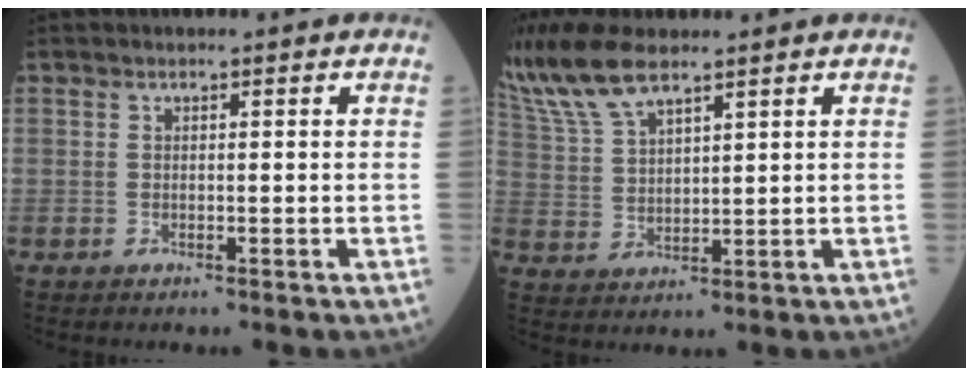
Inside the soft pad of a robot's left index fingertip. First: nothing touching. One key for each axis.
{"total": 10.9, "fx": 8.6, "fy": 2.8, "fz": 6.1, "tx": -0.138, "ty": 0.014, "tz": 0.178}